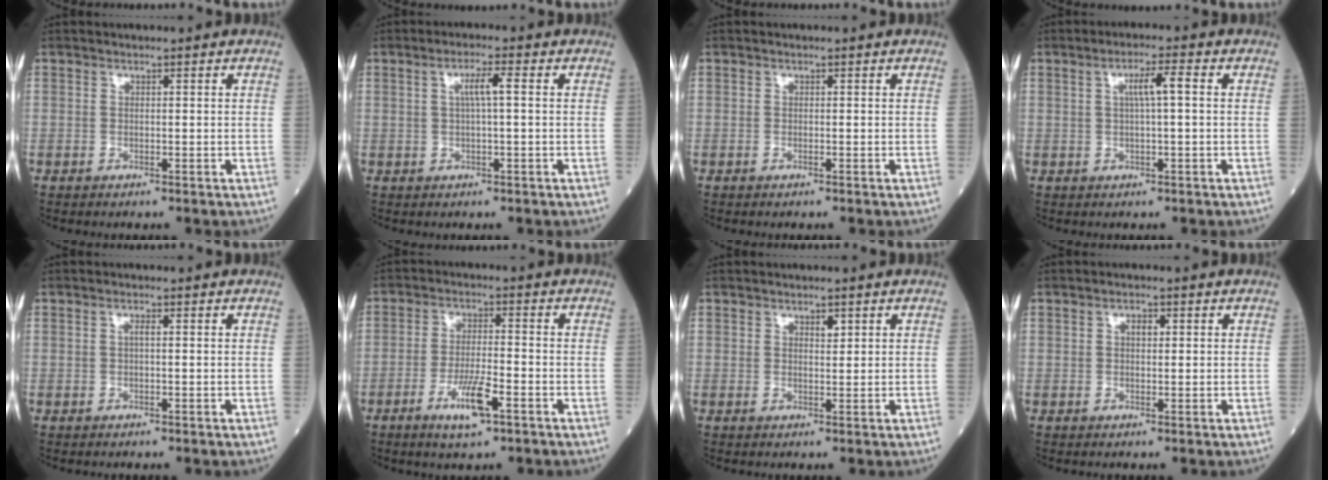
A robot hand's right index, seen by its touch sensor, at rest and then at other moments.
{"total": 3.3, "force": [0.6, 0.1, 3.2], "torque": [-0.060, 0.006, 0.010]}
{"total": 0.0}
{"total": 3.9, "force": [0.7, 0.1, 3.8], "torque": [-0.068, 0.008, 0.012]}
{"total": 0.8, "force": [0.1, 0.1, 0.8], "torque": [-0.017, 0.001, 0.000]}
{"total": 6.4, "force": [-3.2, 0.9, 5.5], "torque": [-0.107, -0.008, -0.054]}
{"total": 1.4, "force": [1.0, 0.5, 0.8], "torque": [-0.009, 0.003, 0.019]}
{"total": 1.5, "force": [0.4, 0.8, 1.2], "torque": [-0.018, 0.002, 0.005]}